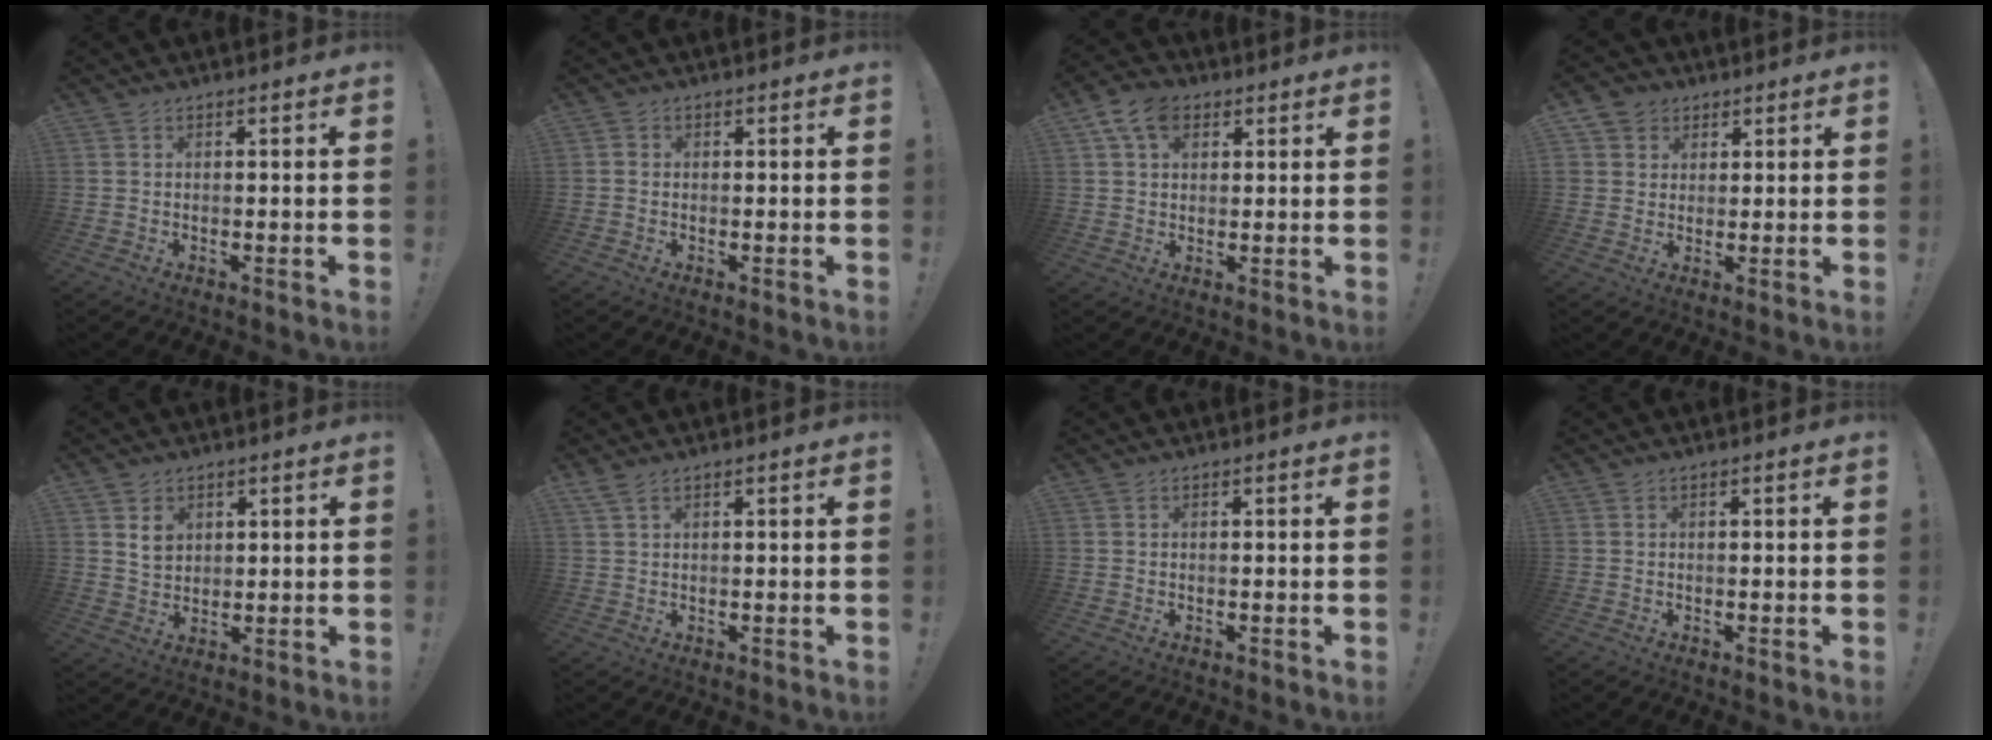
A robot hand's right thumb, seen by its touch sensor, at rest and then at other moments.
{"total": 0.7, "force": [-0.3, 0.7, 0.2], "torque": [-0.002, 0.002, -0.005]}
{"total": 8.8, "force": [3.9, 5.9, 5.2], "torque": [-0.088, 0.001, 0.076]}
{"total": 5.0, "force": [2.0, 4.5, 0.6], "torque": [-0.010, -0.011, 0.040]}
{"total": 5.5, "force": [2.7, 4.4, 1.8], "torque": [-0.029, -0.011, 0.050]}
{"total": 2.3, "force": [1.4, 0.5, 1.7], "torque": [-0.041, 0.001, 0.027]}
{"total": 0.0}
{"total": 0.0}